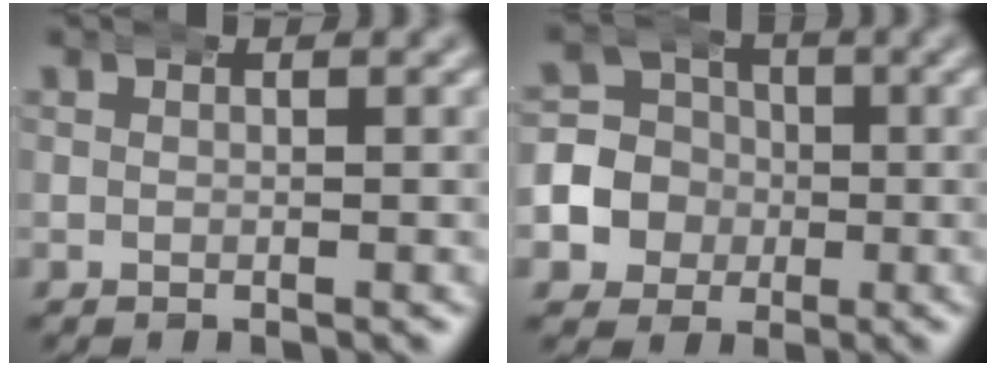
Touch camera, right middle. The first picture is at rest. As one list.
[{"total": 10.9, "force": [-1.0, 10.4, 3.1], "torque": [-0.111, -0.043, -0.020]}]